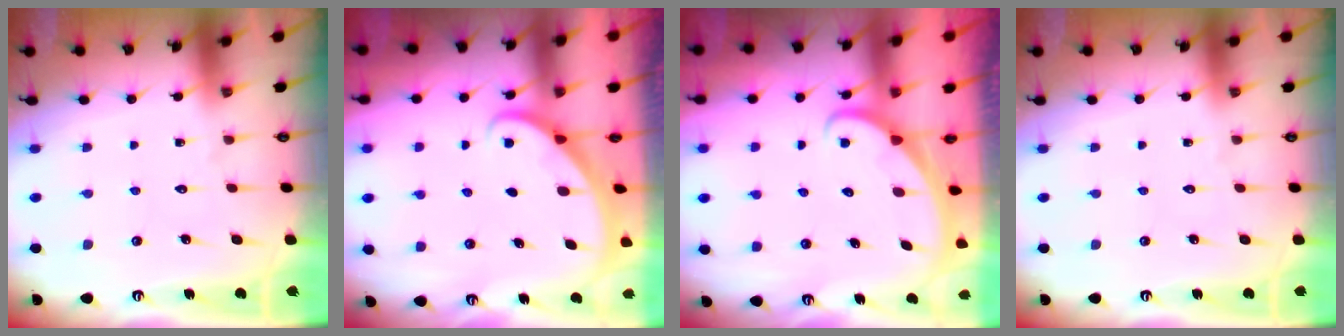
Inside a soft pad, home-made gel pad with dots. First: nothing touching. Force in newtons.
{"total": 2.1, "press": 2.1, "slide": 0.1}
{"total": 2.0, "press": 2.0, "slide": 0.0}
{"total": 0.0}